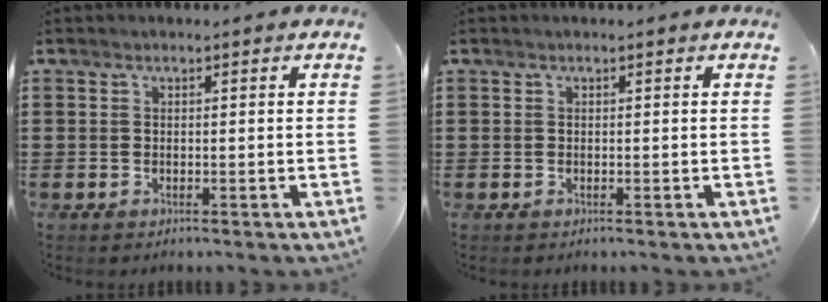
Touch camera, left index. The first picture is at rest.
{"total": 0.0}